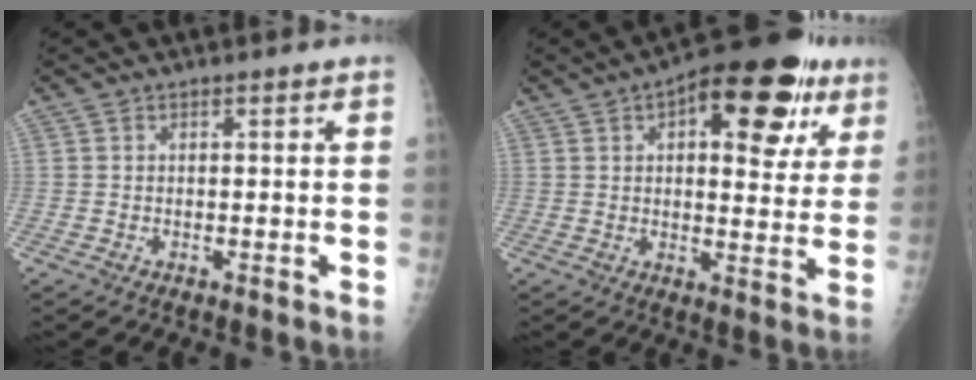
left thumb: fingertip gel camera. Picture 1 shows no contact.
{"total": 18.8, "force": [8.4, 8.5, 14.5], "torque": [-0.156, -0.007, 0.109]}